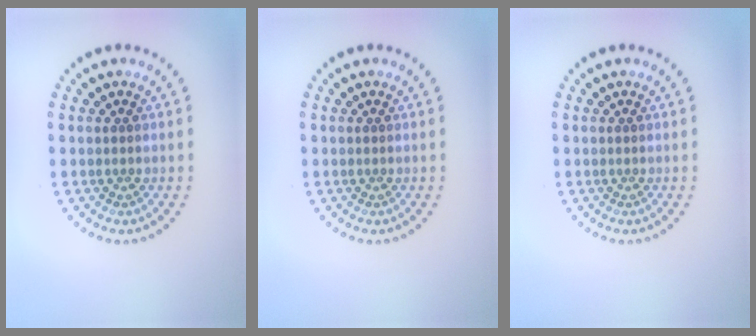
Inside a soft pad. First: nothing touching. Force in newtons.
{"total": 0.0}
{"total": 0.0}